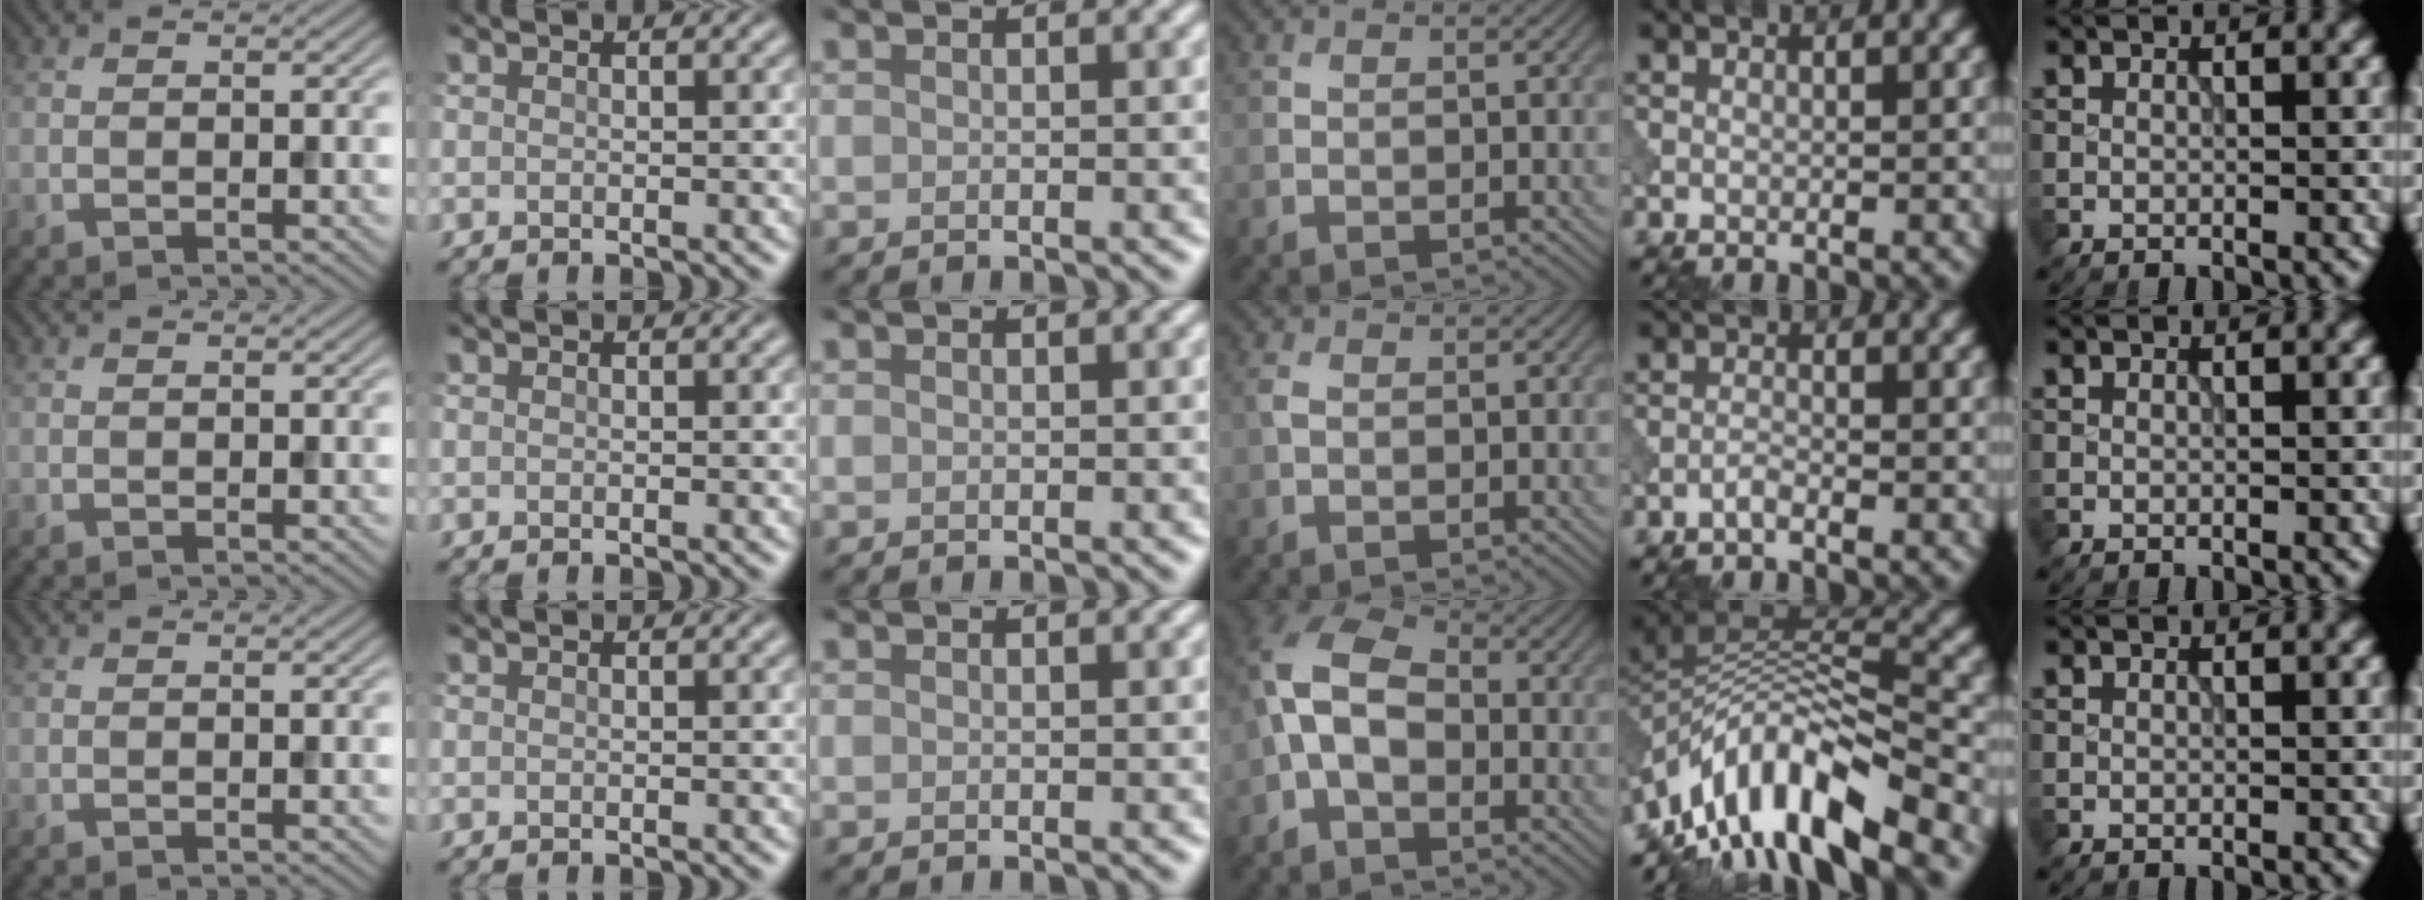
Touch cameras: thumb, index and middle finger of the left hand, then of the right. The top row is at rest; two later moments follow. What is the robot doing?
{"motion": "dispense", "object": "pipette"}